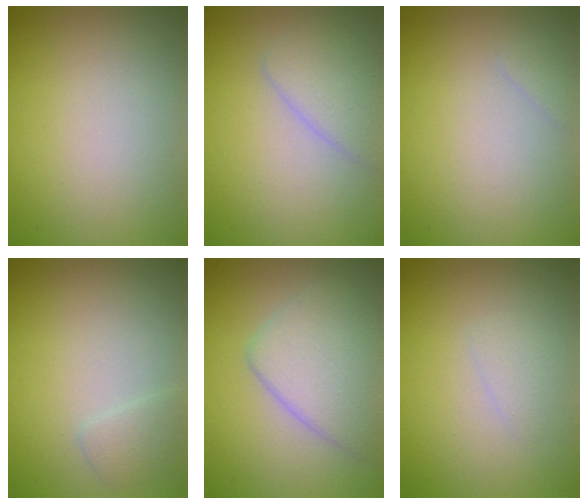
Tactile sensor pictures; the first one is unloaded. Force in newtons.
{"total": 2.6, "press": 2.6, "slide": 0.1}
{"total": 0.5, "press": 0.5, "slide": 0.1}
{"total": 1.4, "press": 1.4, "slide": 0.1}
{"total": 4.8, "press": 4.8, "slide": 0.2}
{"total": 0.9, "press": 0.9, "slide": 0.1}